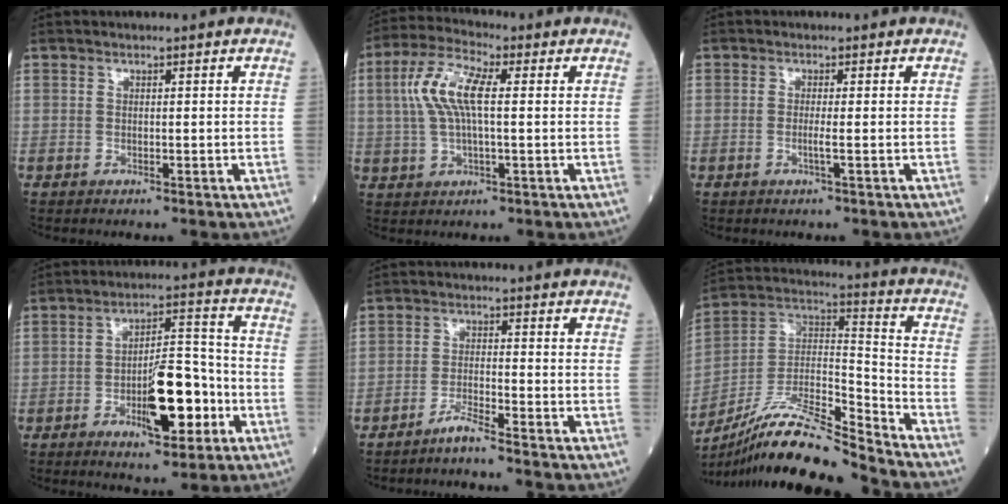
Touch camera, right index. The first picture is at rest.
{"total": 8.7, "force": [1.4, 2.4, 8.3], "torque": [-0.184, 0.021, 0.028]}
{"total": 1.3, "force": [-0.3, -0.4, 1.2], "torque": [-0.026, -0.001, -0.008]}
{"total": 11.0, "force": [-3.9, 3.3, 9.7], "torque": [-0.160, 0.011, -0.056]}
{"total": 3.1, "force": [-2.7, -0.8, 1.1], "torque": [-0.026, -0.010, -0.054]}
{"total": 16.5, "force": [-14.4, 0.3, 8.2], "torque": [-0.155, 0.024, -0.257]}